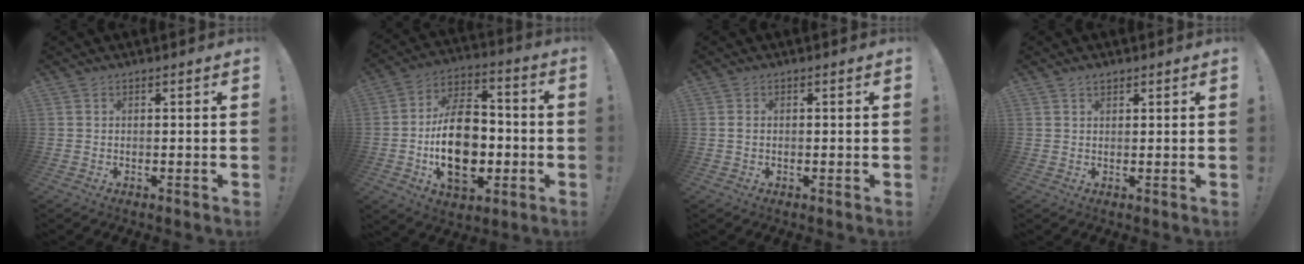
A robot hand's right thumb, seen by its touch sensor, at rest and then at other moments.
{"total": 21.0, "force": [-3.7, 13.4, 15.8], "torque": [-0.266, 0.015, -0.055]}
{"total": 1.1, "force": [0.0, 0.7, 0.9], "torque": [-0.018, 0.004, 0.000]}
{"total": 1.5, "force": [1.1, 0.7, 0.7], "torque": [-0.012, -0.001, 0.020]}